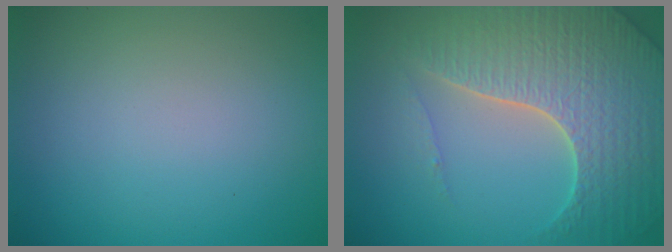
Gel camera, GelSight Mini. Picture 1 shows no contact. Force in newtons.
{"total": 6.9, "press": 6.7, "slide": 1.5}